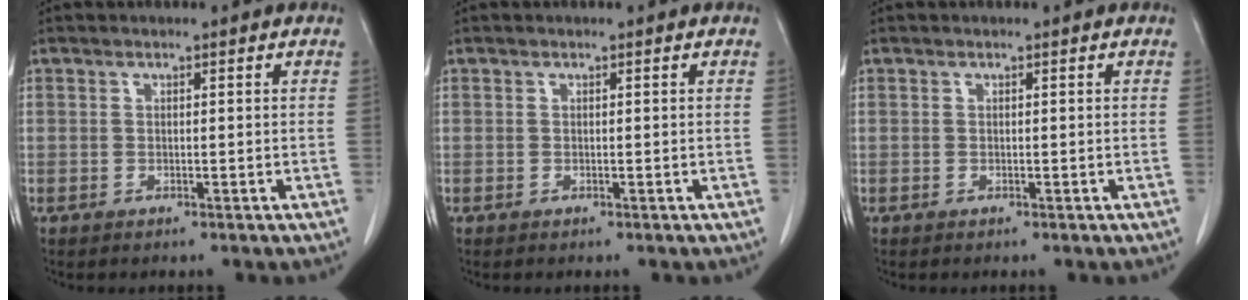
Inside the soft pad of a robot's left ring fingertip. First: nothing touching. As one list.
[{"total": 0.0}, {"total": 0.0}]